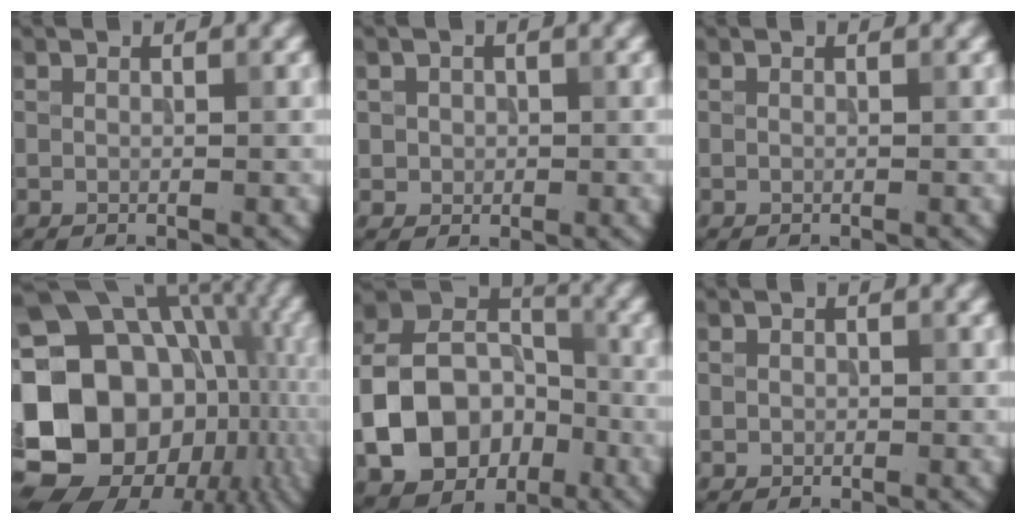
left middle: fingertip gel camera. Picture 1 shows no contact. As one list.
[{"total": 1.3, "force": [0.1, 1.3, 0.2], "torque": [0.007, -0.005, 0.006]}, {"total": 0.0}, {"total": 21.4, "force": [-2.7, 16.7, 13.1], "torque": [-0.209, 0.011, -0.045]}, {"total": 12.1, "force": [-3.6, 9.2, 6.9], "torque": [-0.148, 0.003, -0.079]}, {"total": 0.7, "force": [0.0, 0.7, 0.1], "torque": [0.003, -0.003, -0.001]}]